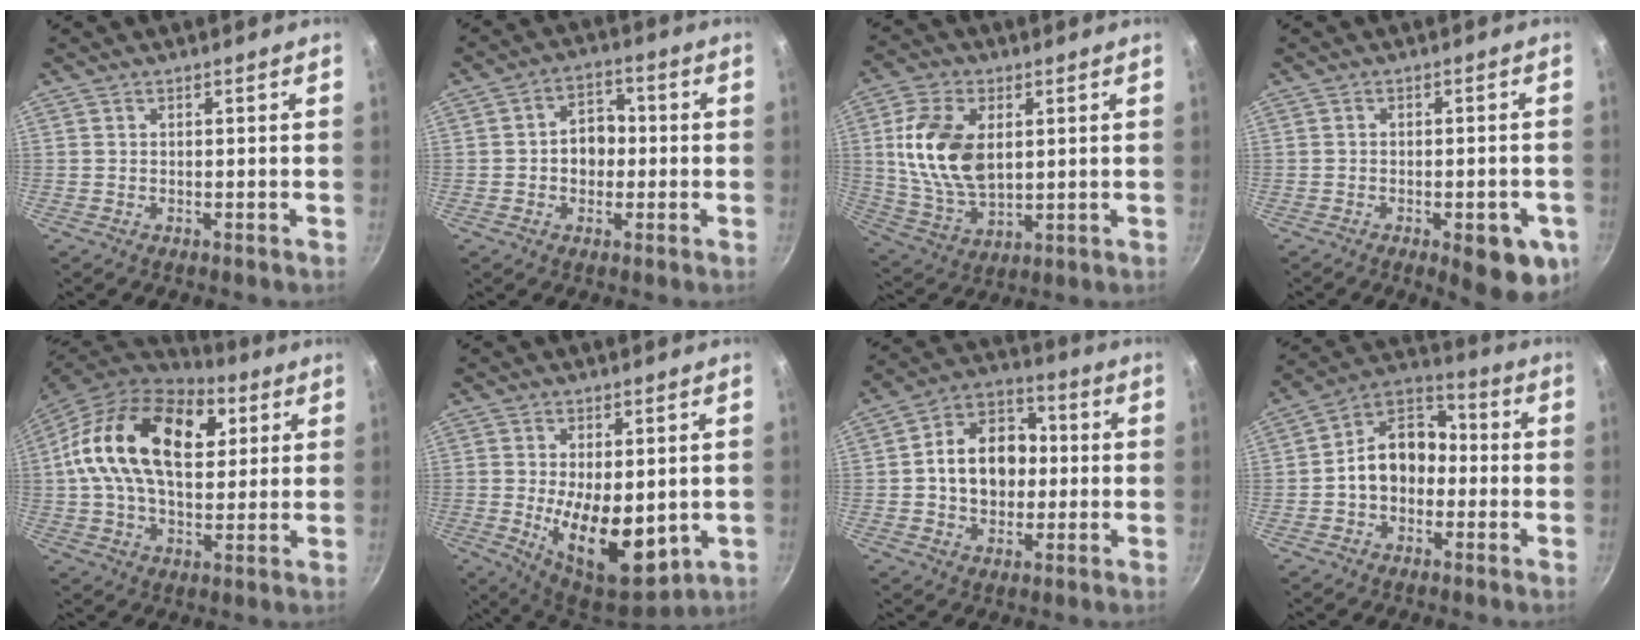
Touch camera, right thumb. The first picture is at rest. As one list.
[{"total": 6.9, "force": [-0.4, 5.5, 4.2], "torque": [-0.019, 0.018, -0.012]}, {"total": 14.6, "force": [2.7, 9.0, 11.2], "torque": [-0.200, -0.015, 0.060]}, {"total": 10.2, "force": [-3.9, 3.9, 8.5], "torque": [-0.073, 0.012, -0.044]}, {"total": 24.1, "force": [6.2, 14.7, 18.1], "torque": [-0.301, 0.008, 0.087]}, {"total": 15.6, "force": [-1.6, 8.2, 13.2], "torque": [-0.183, -0.020, -0.006]}, {"total": 14.1, "force": [0.1, 10.8, 9.1], "torque": [-0.108, 0.026, -0.010]}, {"total": 12.2, "force": [-1.4, 9.3, 7.9], "torque": [-0.082, 0.045, -0.045]}]